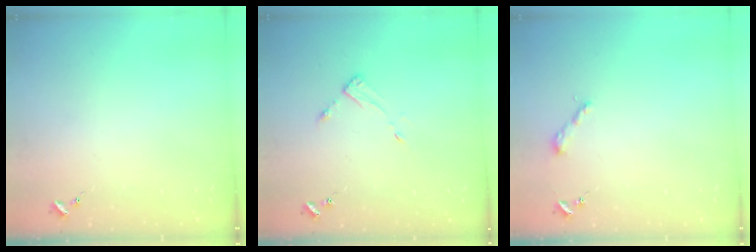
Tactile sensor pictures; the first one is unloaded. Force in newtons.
{"total": 3.7, "press": 3.6, "slide": 0.4}
{"total": 3.8, "press": 3.8, "slide": 0.3}